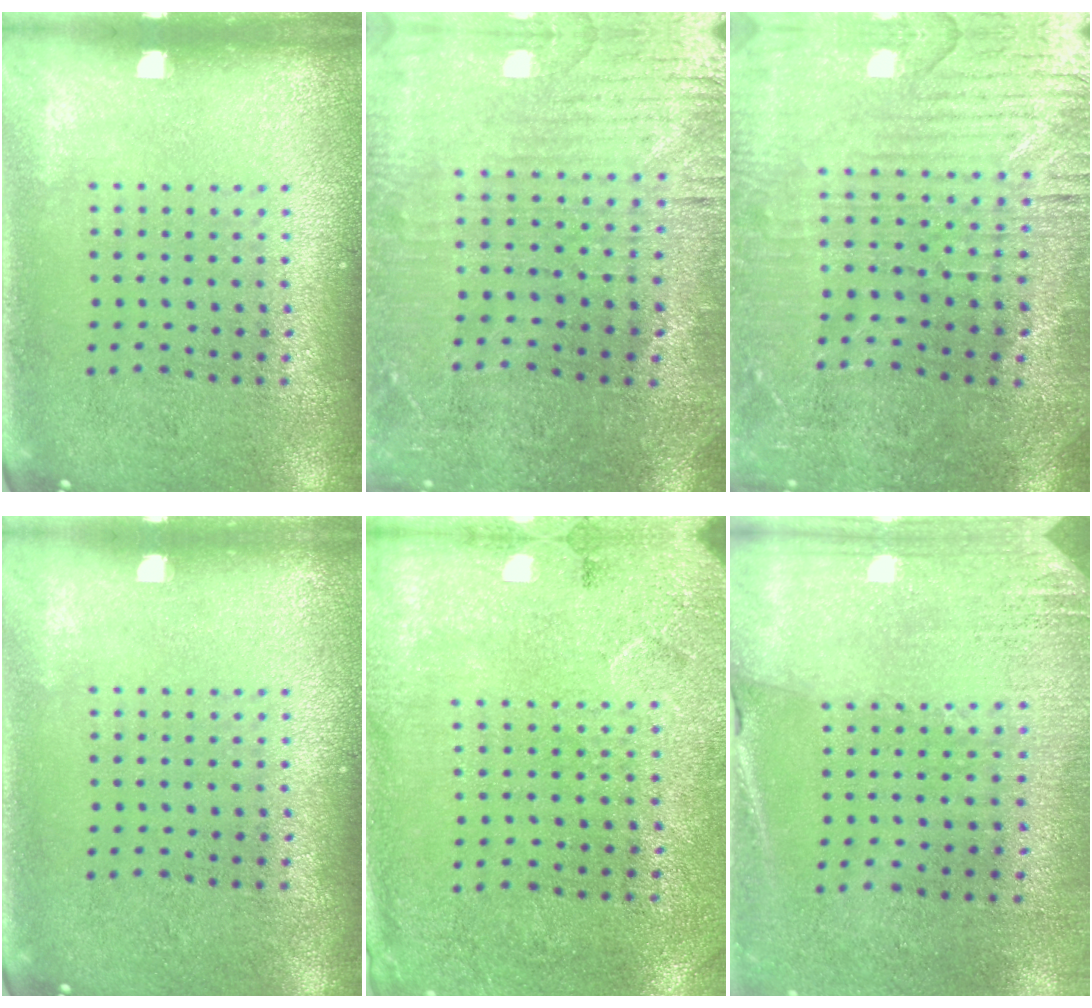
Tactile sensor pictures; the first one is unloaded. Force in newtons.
{"total": 1.4, "press": 1.3, "slide": 0.5}
{"total": 3.2, "press": 3.2, "slide": 0.6}
{"total": 0.0}
{"total": 2.7, "press": 2.2, "slide": 1.6}
{"total": 2.6, "press": 2.3, "slide": 1.1}